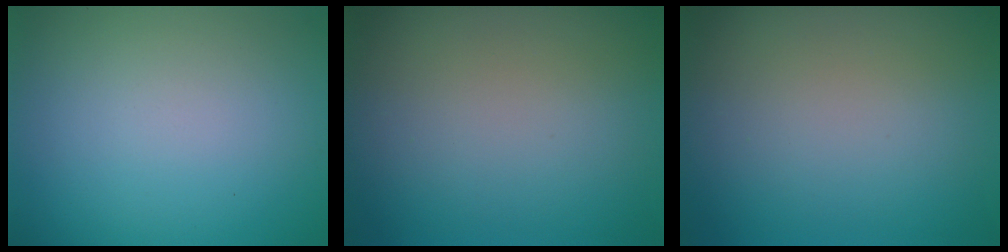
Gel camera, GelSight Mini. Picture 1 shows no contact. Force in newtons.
{"total": 0.0}
{"total": 0.0}